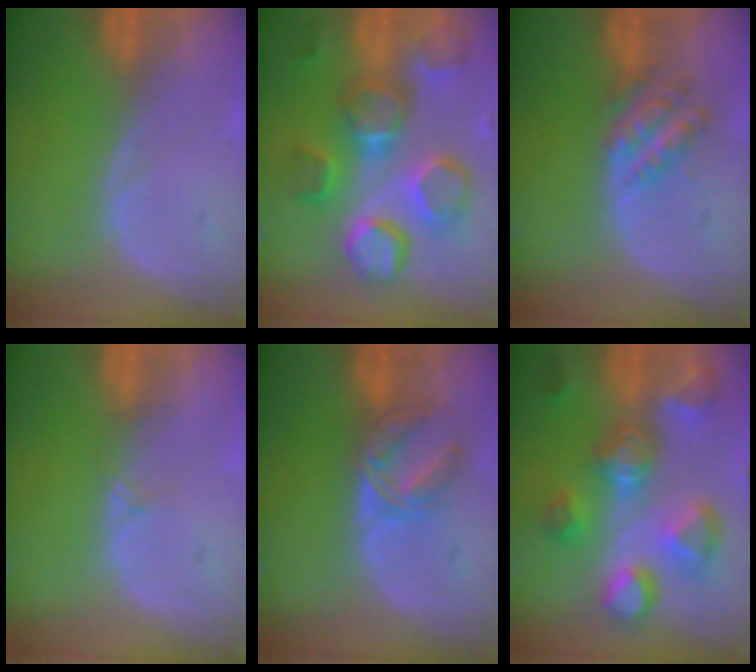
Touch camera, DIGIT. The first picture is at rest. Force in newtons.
{"total": 11.9, "press": 10.9, "slide": 4.6}
{"total": 5.9, "press": 5.2, "slide": 2.8}
{"total": 0.9, "press": 0.8, "slide": 0.2}
{"total": 5.6, "press": 5.6, "slide": 0.8}
{"total": 11.0, "press": 9.9, "slide": 4.9}